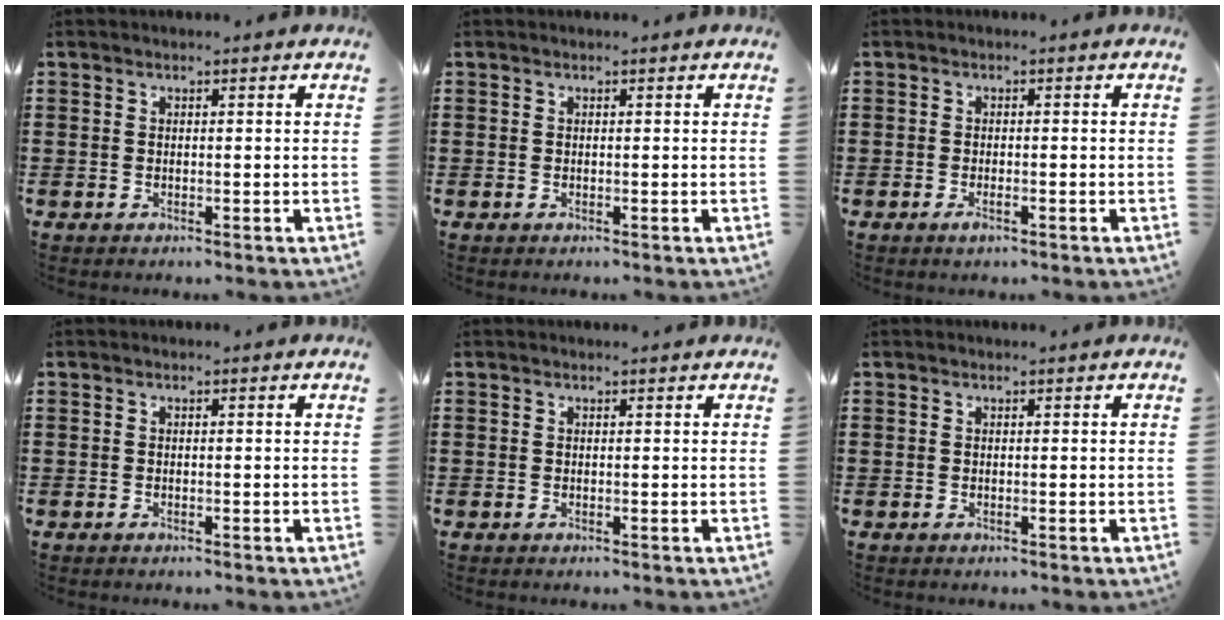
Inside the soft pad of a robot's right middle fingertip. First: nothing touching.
{"total": 0.0}
{"total": 1.3, "force": [-0.6, 0.4, 1.1], "torque": [-0.029, -0.006, -0.013]}
{"total": 0.0}
{"total": 0.0}
{"total": 0.0}